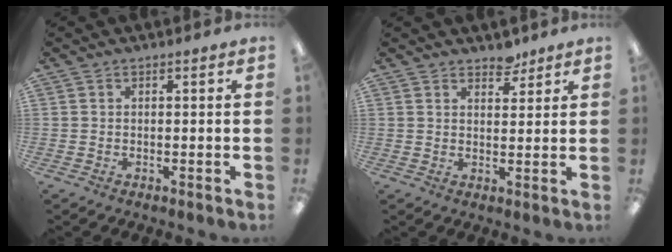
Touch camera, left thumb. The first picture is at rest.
{"total": 4.0, "force": [3.6, 1.6, 0.8], "torque": [0.004, -0.024, 0.063]}